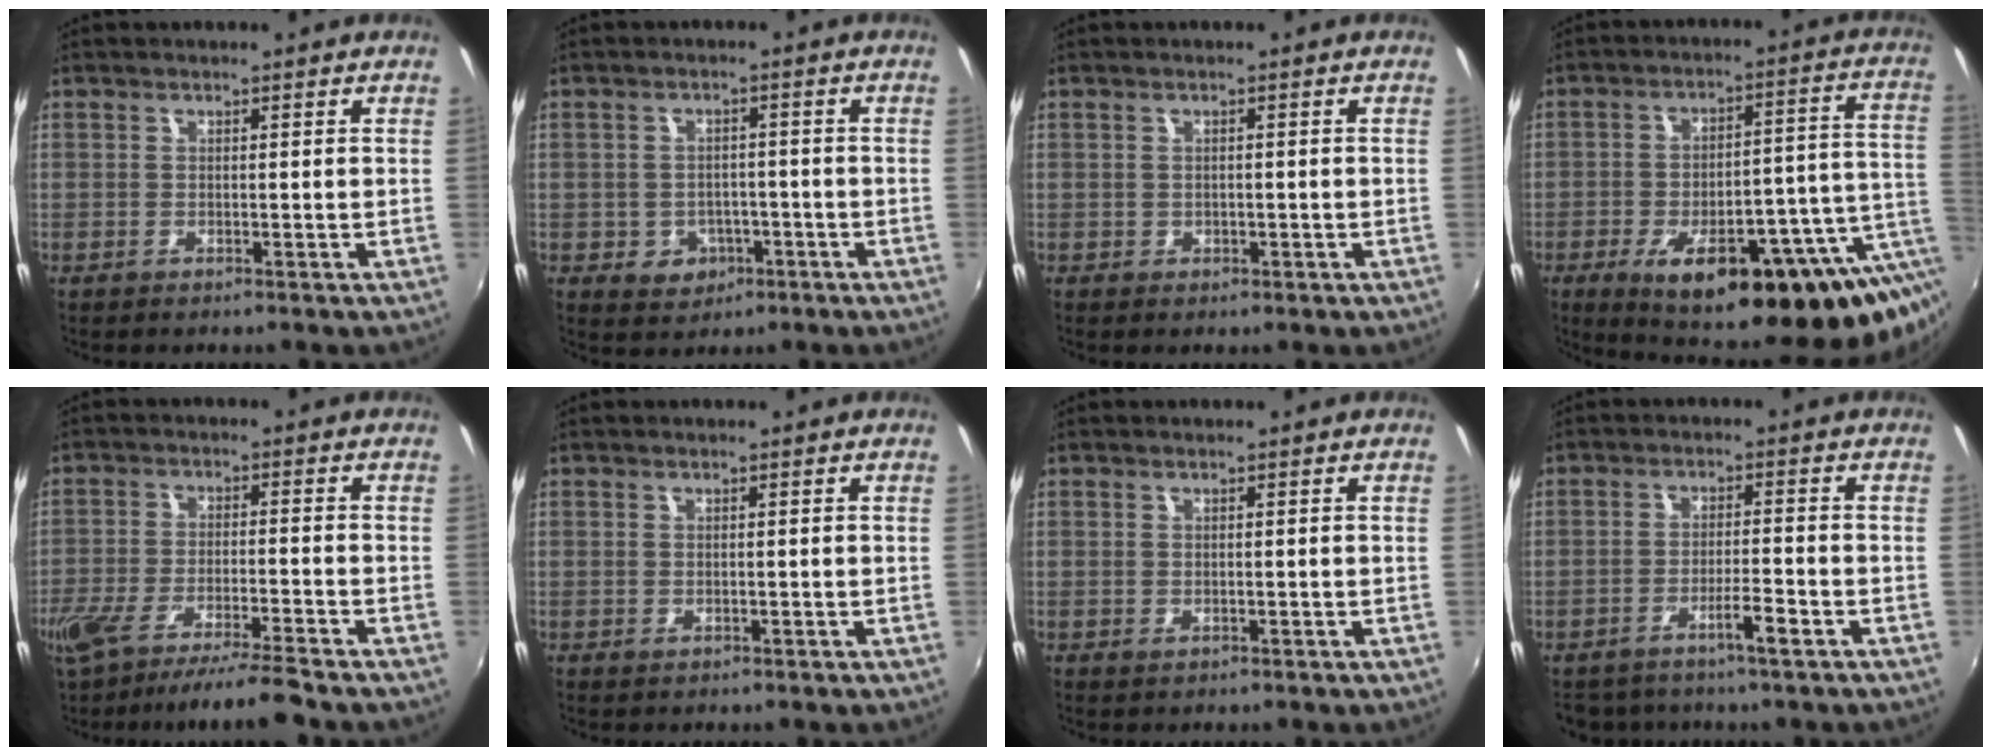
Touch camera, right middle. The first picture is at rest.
{"total": 5.6, "force": [-2.1, 4.9, 1.7], "torque": [-0.048, 0.008, -0.015]}
{"total": 1.1, "force": [-0.3, 1.0, 0.3], "torque": [-0.002, 0.000, -0.001]}
{"total": 24.9, "force": [-10.5, 7.7, 21.2], "torque": [-0.295, -0.021, -0.129]}
{"total": 10.9, "force": [-9.0, 0.2, 6.2], "torque": [-0.129, -0.027, -0.152]}
{"total": 0.0}
{"total": 0.0}
{"total": 4.1, "force": [-3.0, 0.9, 2.7], "torque": [-0.049, 0.005, -0.045]}